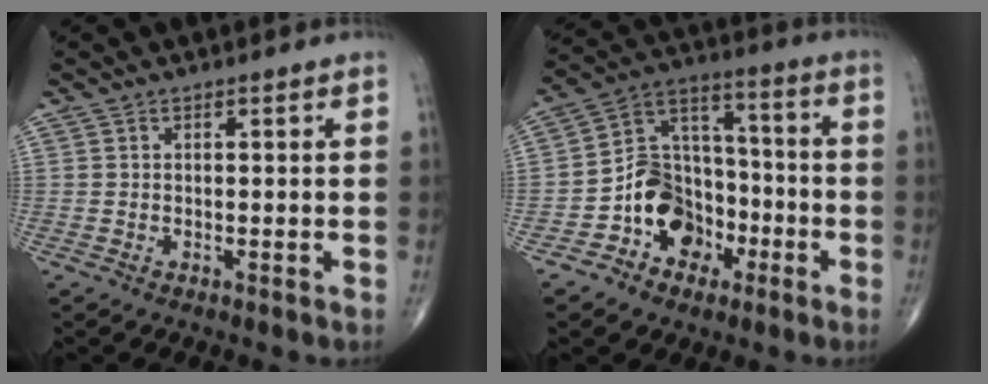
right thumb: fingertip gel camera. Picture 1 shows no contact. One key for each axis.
{"total": 12.7, "fx": -5.3, "fy": 10.0, "fz": 5.9, "tx": -0.059, "ty": 0.066, "tz": -0.098}